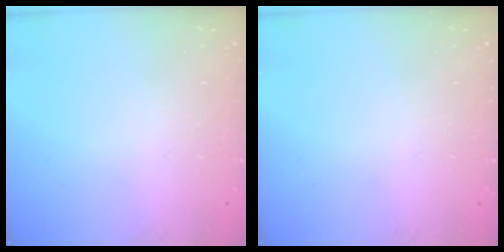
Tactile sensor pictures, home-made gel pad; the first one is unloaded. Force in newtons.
{"total": 0.0}